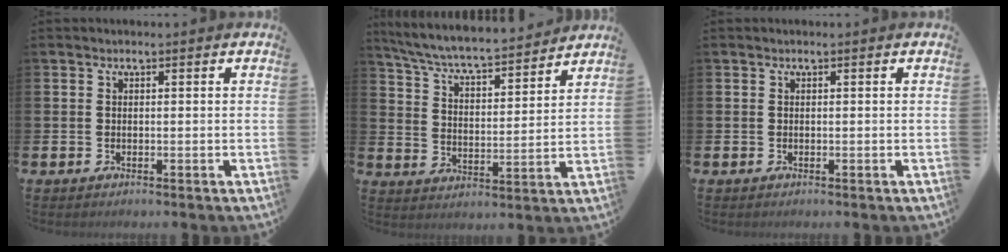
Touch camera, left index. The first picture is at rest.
{"total": 6.8, "force": [6.5, 0.6, 2.0], "torque": [-0.071, -0.050, 0.108]}
{"total": 0.0}